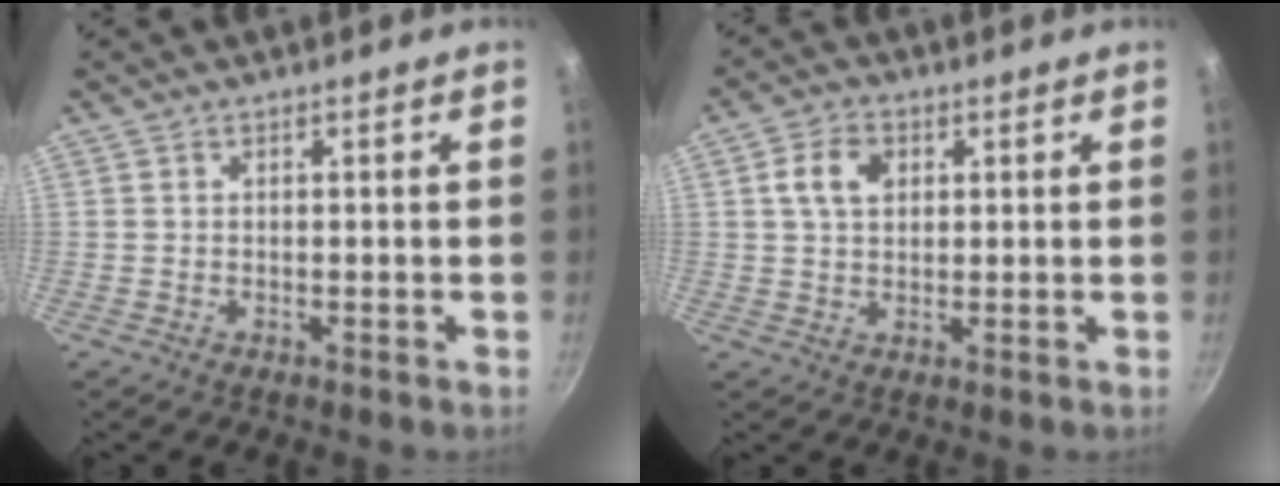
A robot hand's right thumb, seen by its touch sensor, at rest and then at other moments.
{"total": 6.0, "force": [1.7, 4.1, 3.9], "torque": [-0.058, 0.005, 0.027]}